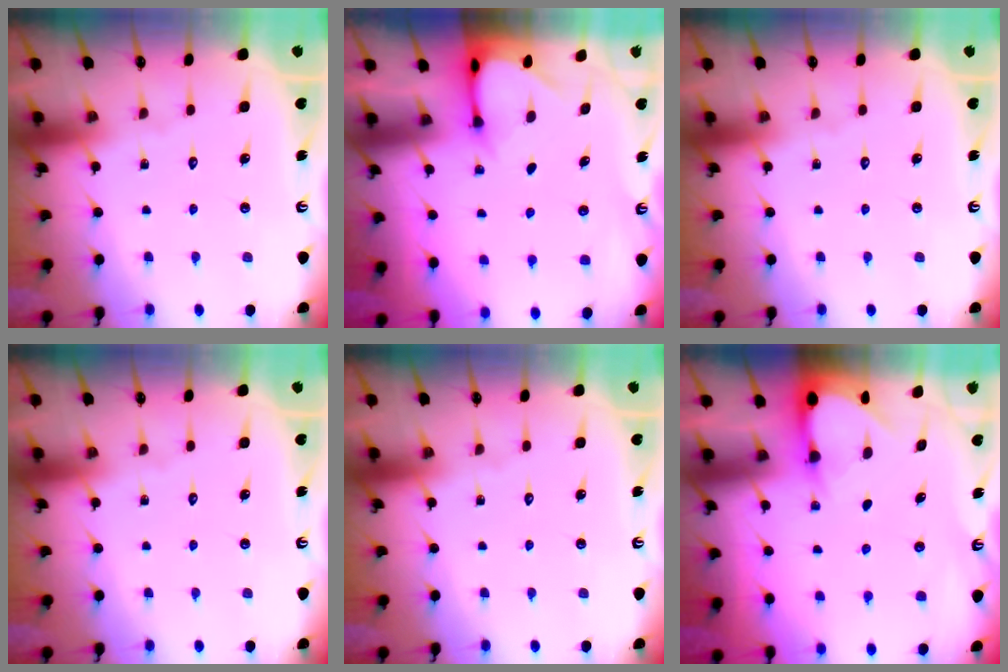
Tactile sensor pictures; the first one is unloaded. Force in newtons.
{"total": 3.1, "press": 3.1, "slide": 0.2}
{"total": 0.0}
{"total": 0.0}
{"total": 0.0}
{"total": 2.9, "press": 2.9, "slide": 0.3}